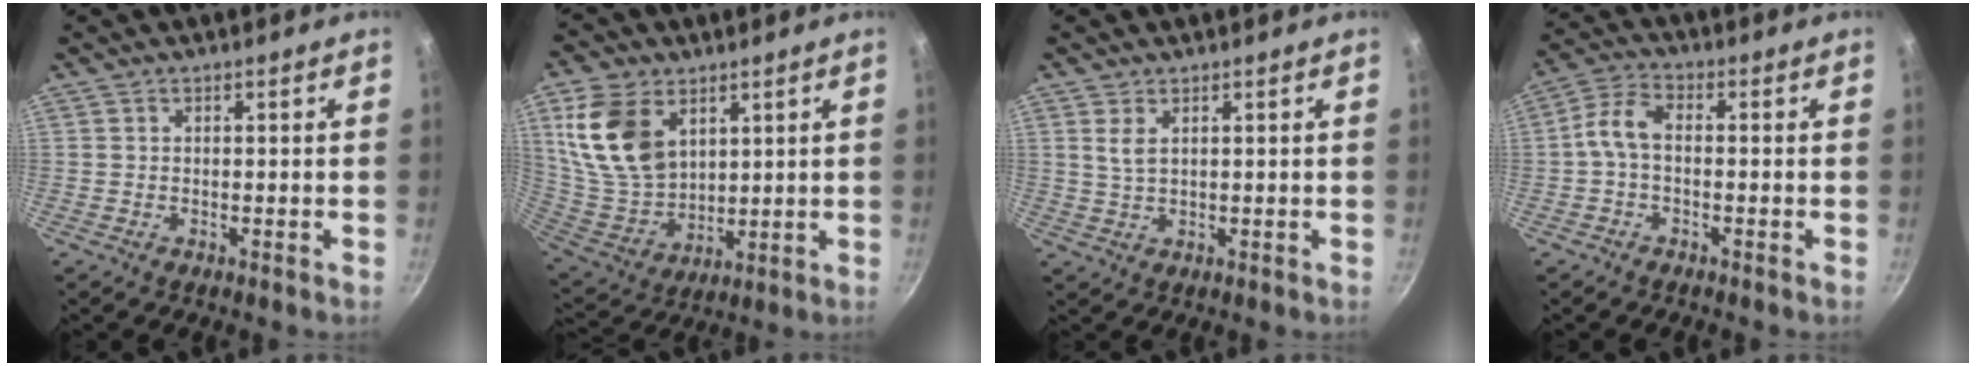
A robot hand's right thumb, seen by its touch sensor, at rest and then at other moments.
{"total": 16.7, "force": [6.6, 11.1, 10.5], "torque": [-0.184, -0.030, 0.145]}
{"total": 2.8, "force": [1.2, 1.3, 2.2], "torque": [-0.043, -0.009, 0.027]}
{"total": 5.4, "force": [-0.9, 3.1, 4.3], "torque": [-0.093, 0.028, -0.031]}